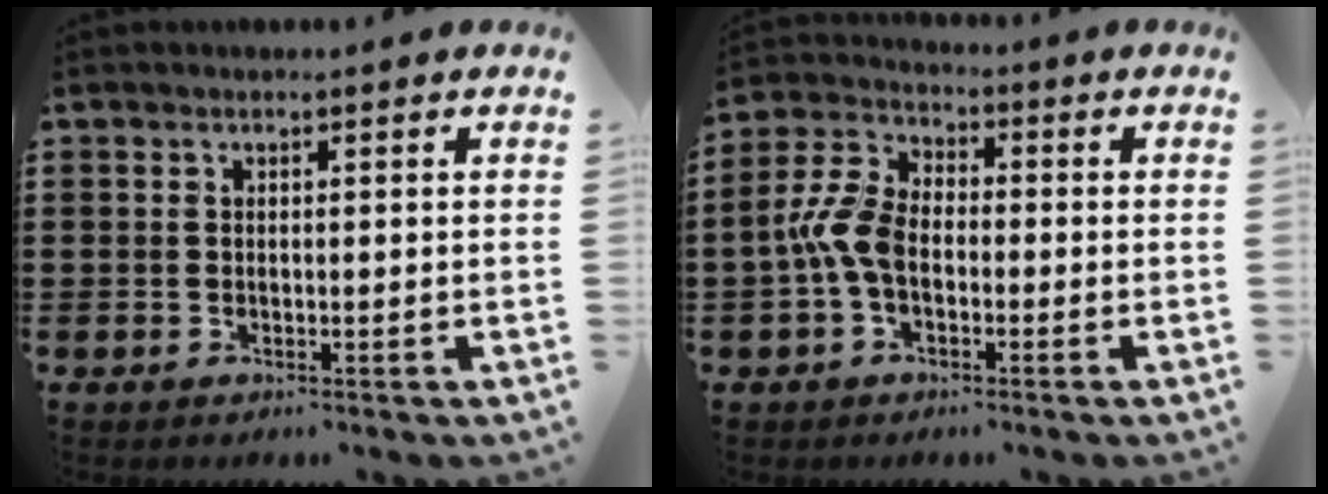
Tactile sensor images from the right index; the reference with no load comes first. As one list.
[{"total": 7.1, "force": [-2.0, 4.1, 5.5], "torque": [-0.145, -0.001, -0.048]}]